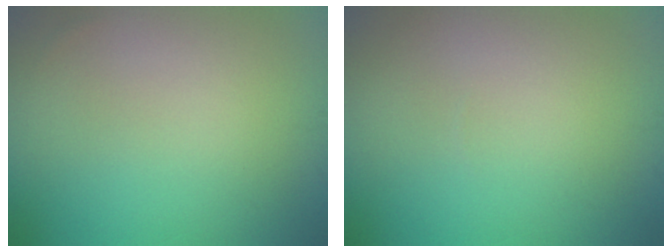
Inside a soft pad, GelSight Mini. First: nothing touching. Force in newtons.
{"total": 0.0}